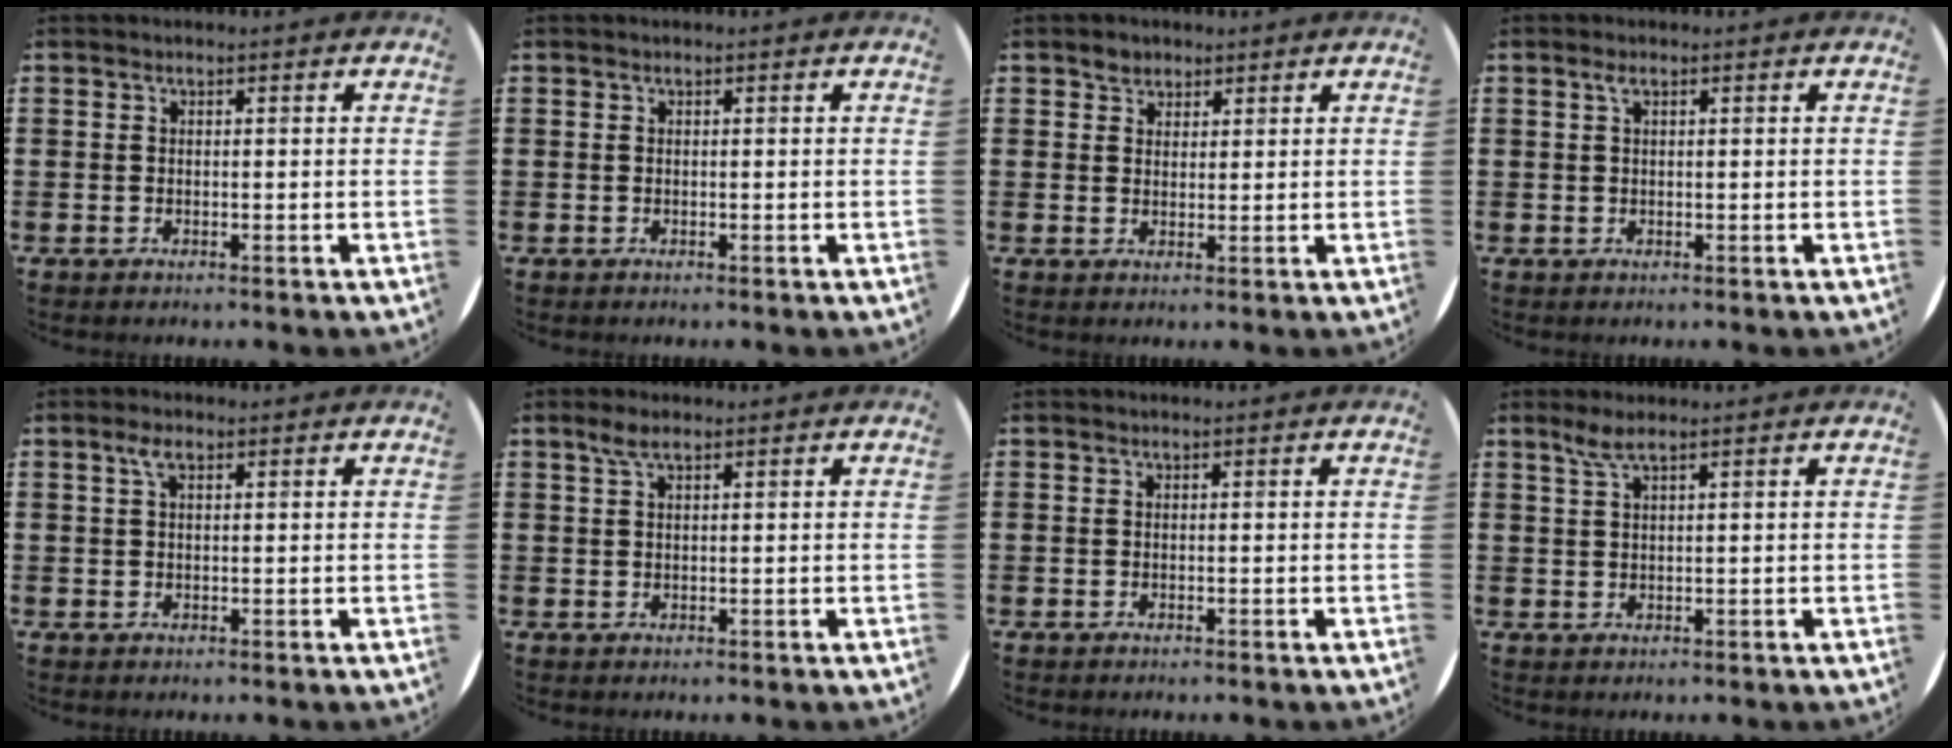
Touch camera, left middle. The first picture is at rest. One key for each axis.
{"total": 0.0}
{"total": 2.0, "fx": 1.6, "fy": 1.1, "fz": 0.1, "tx": 0.003, "ty": -0.001, "tz": 0.031}
{"total": 1.1, "fx": 0.5, "fy": 0.4, "fz": 0.9, "tx": -0.019, "ty": 0.004, "tz": 0.008}
{"total": 2.1, "fx": 1.0, "fy": 0.8, "fz": 1.6, "tx": -0.036, "ty": 0.006, "tz": 0.017}
{"total": 2.1, "fx": 1.3, "fy": 0.5, "fz": 1.6, "tx": -0.034, "ty": 0.005, "tz": 0.023}
{"total": 0.0}
{"total": 2.3, "fx": 1.5, "fy": 0.0, "fz": 1.7, "tx": -0.037, "ty": 0.001, "tz": 0.027}